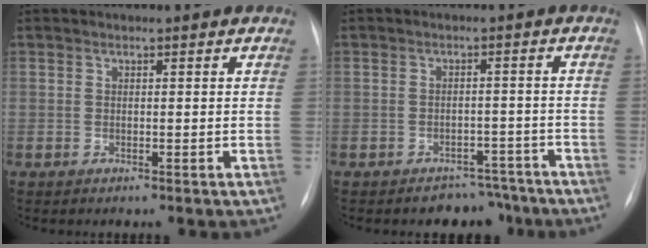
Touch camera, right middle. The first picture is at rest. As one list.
[{"total": 4.8, "force": [-4.0, 2.6, 0.0], "torque": [0.019, 0.021, -0.051]}]